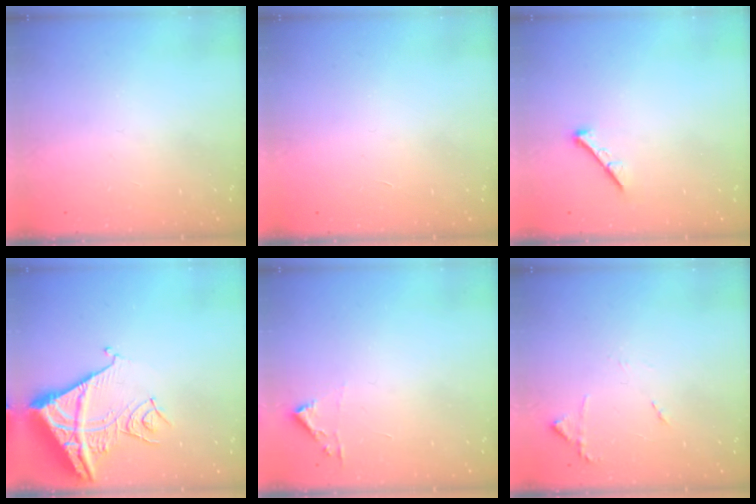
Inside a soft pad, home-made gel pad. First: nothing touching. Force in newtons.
{"total": 1.6, "press": 1.6, "slide": 0.1}
{"total": 0.0}
{"total": 12.2, "press": 12.1, "slide": 1.5}
{"total": 3.3, "press": 3.3, "slide": 0.4}
{"total": 7.8, "press": 7.7, "slide": 0.7}